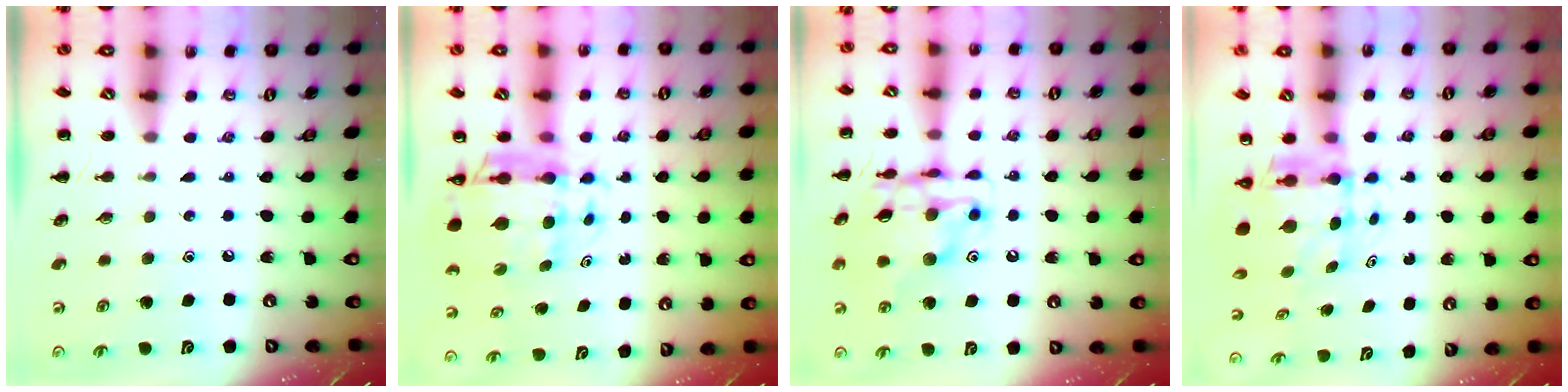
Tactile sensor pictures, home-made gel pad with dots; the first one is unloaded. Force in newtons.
{"total": 8.6, "press": 8.2, "slide": 2.7}
{"total": 15.4, "press": 15.3, "slide": 2.2}
{"total": 5.8, "press": 5.6, "slide": 1.6}